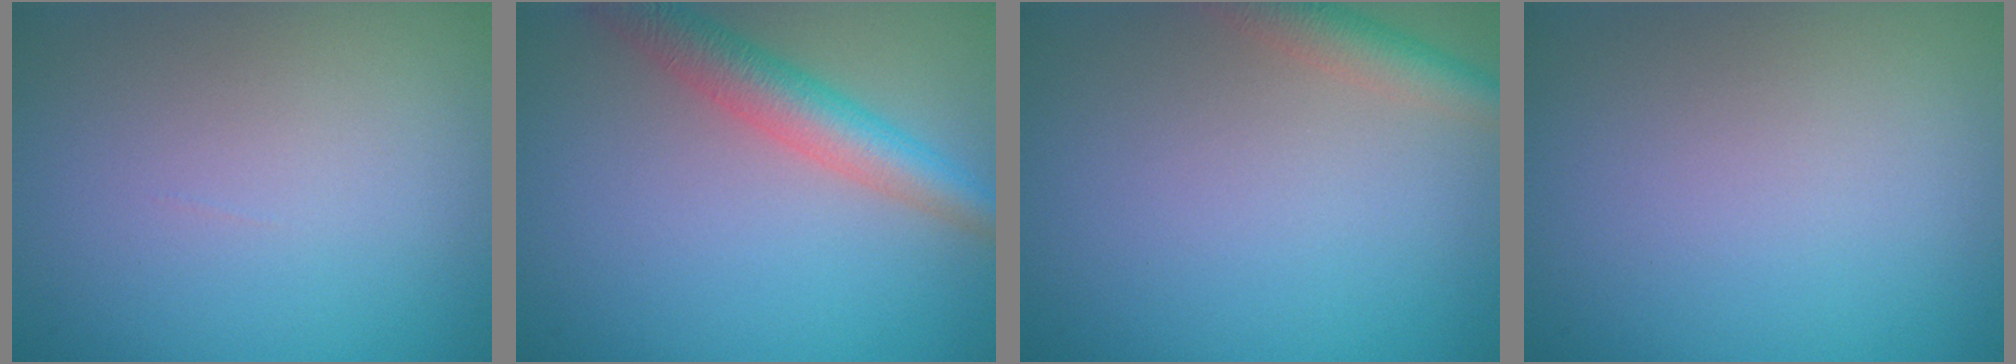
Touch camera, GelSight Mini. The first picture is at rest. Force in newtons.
{"total": 4.5, "press": 4.5, "slide": 0.2}
{"total": 2.9, "press": 2.9, "slide": 0.2}
{"total": 0.0}